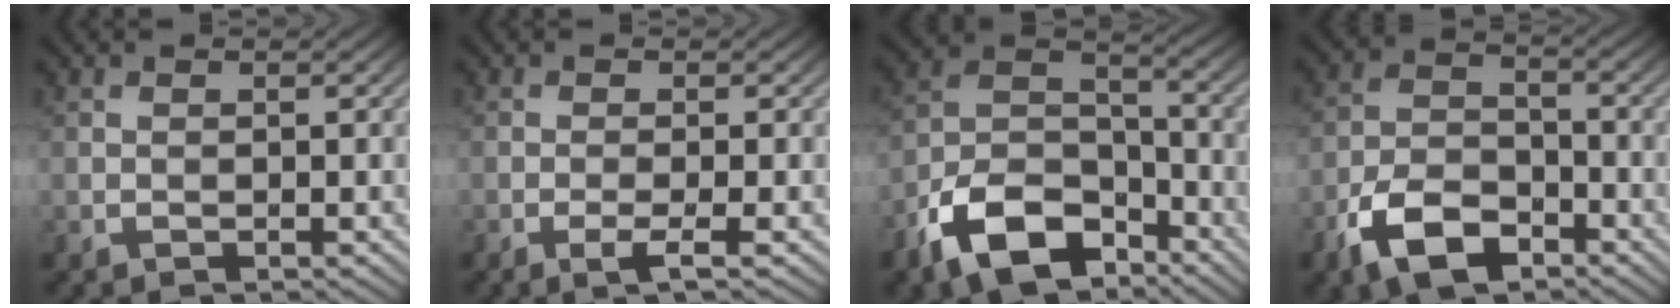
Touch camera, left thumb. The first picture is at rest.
{"total": 2.1, "force": [-0.9, 0.1, 1.8], "torque": [-0.031, 0.004, -0.023]}
{"total": 12.1, "force": [-7.9, 6.4, 6.6], "torque": [-0.138, -0.006, -0.165]}
{"total": 8.0, "force": [-4.9, 4.3, 4.6], "torque": [-0.093, -0.002, -0.107]}